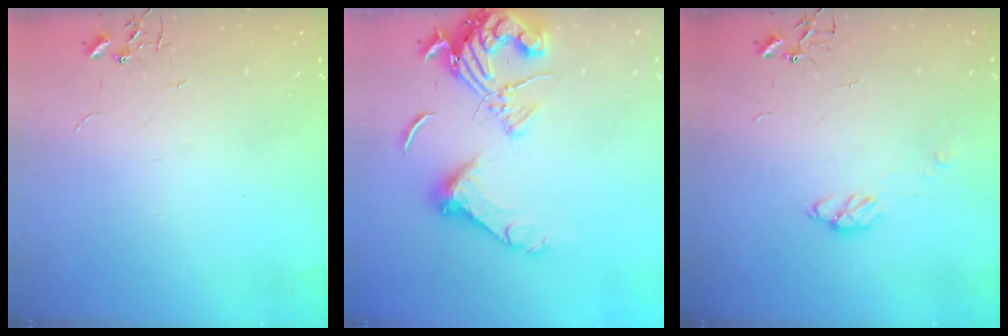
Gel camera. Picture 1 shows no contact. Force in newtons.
{"total": 16.5, "press": 16.4, "slide": 2.2}
{"total": 5.8, "press": 5.8, "slide": 0.5}